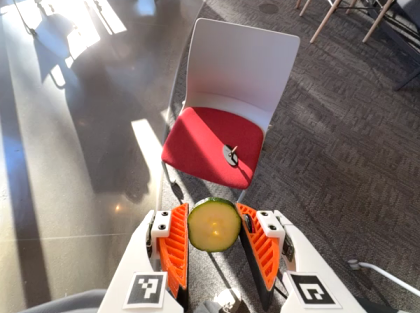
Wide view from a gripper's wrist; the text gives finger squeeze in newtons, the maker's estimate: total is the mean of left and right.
{"total": 6.0, "left": 6.1, "right": 6.0}